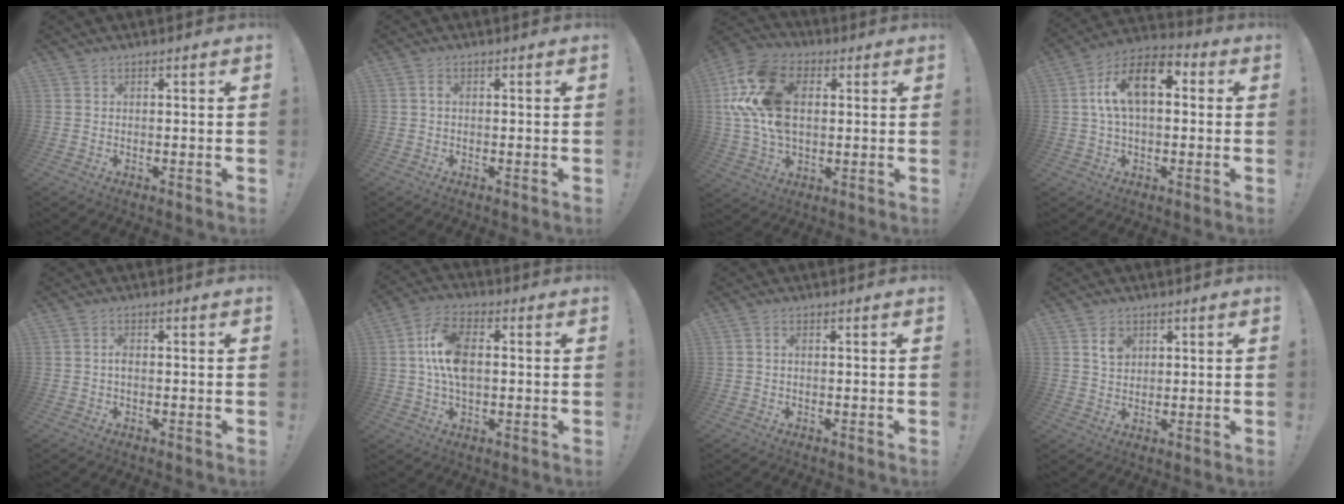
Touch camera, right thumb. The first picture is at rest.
{"total": 1.1, "force": [-0.3, 0.5, 0.9], "torque": [-0.020, 0.004, -0.006]}
{"total": 20.6, "force": [3.9, 14.1, 14.5], "torque": [-0.285, 0.006, 0.074]}
{"total": 14.2, "force": [3.2, 7.7, 11.5], "torque": [-0.197, 0.001, 0.053]}
{"total": 1.6, "force": [-0.5, 0.7, 1.4], "torque": [-0.030, 0.006, -0.008]}
{"total": 11.7, "force": [0.6, 6.9, 9.5], "torque": [-0.180, 0.006, 0.013]}
{"total": 0.7, "force": [-0.2, 0.3, 0.6], "torque": [-0.016, 0.004, -0.002]}
{"total": 4.3, "force": [2.1, 3.2, 2.0], "torque": [-0.022, -0.008, 0.035]}